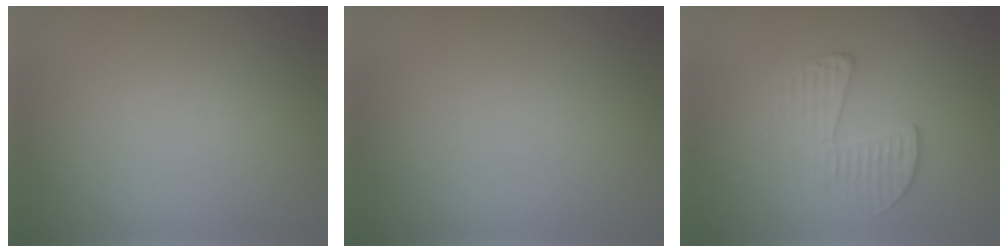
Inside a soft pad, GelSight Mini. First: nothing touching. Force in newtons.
{"total": 0.0}
{"total": 2.2, "press": 1.3, "slide": 1.8}